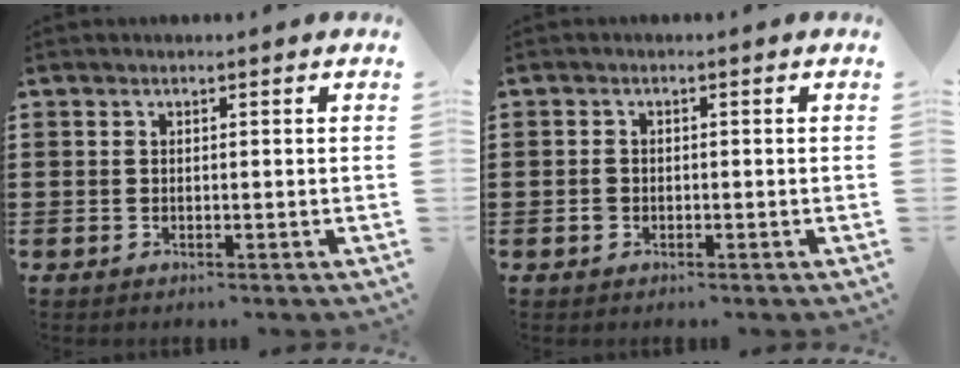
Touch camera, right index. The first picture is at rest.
{"total": 1.1, "force": [-0.5, 0.9, 0.5], "torque": [-0.011, 0.001, -0.010]}